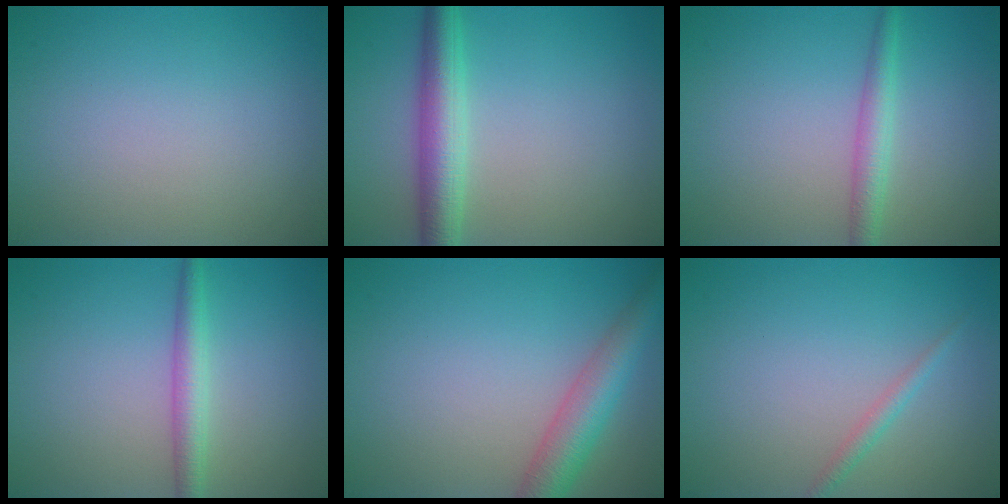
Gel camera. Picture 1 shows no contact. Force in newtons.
{"total": 4.4, "press": 4.4, "slide": 0.2}
{"total": 2.3, "press": 2.3, "slide": 0.0}
{"total": 2.5, "press": 2.5, "slide": 0.1}
{"total": 4.7, "press": 4.6, "slide": 0.2}
{"total": 1.2, "press": 1.2, "slide": 0.0}